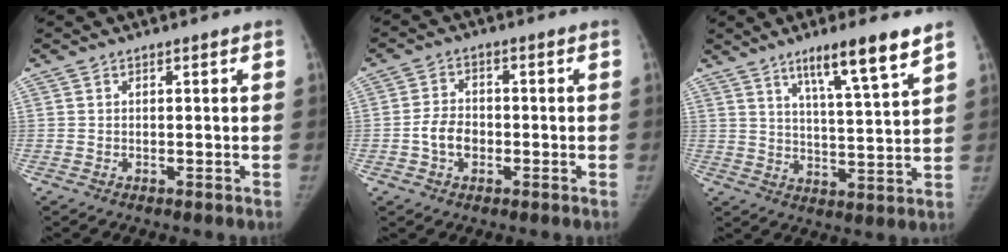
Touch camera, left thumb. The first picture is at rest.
{"total": 5.3, "force": [-1.3, 3.9, 3.3], "torque": [-0.052, 0.014, -0.027]}
{"total": 11.8, "force": [7.7, 1.0, 9.0], "torque": [-0.142, -0.040, 0.126]}